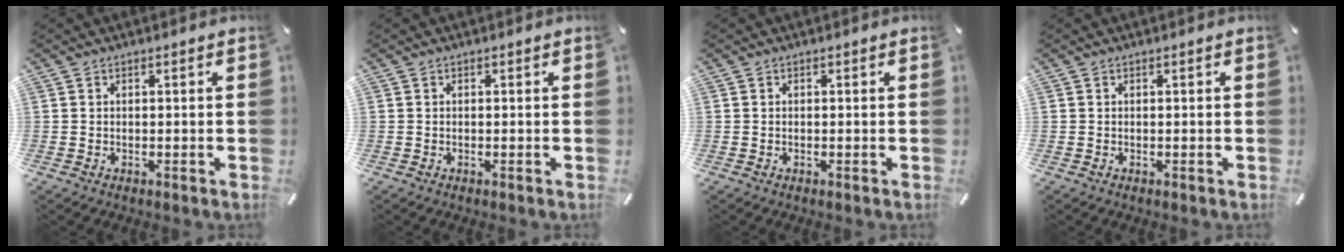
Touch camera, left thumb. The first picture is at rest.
{"total": 0.0}
{"total": 0.0}
{"total": 0.0}